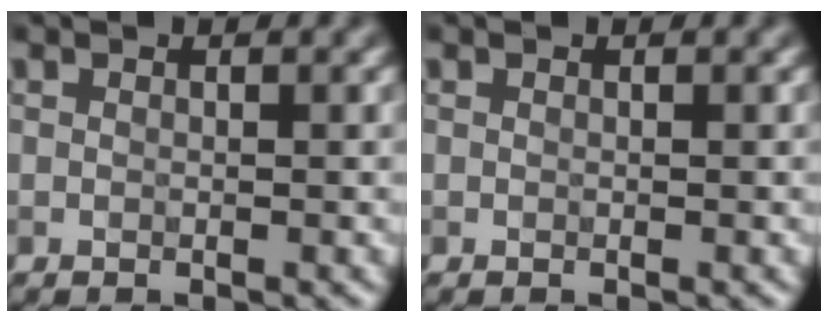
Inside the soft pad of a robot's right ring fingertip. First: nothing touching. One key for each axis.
{"total": 0.0}